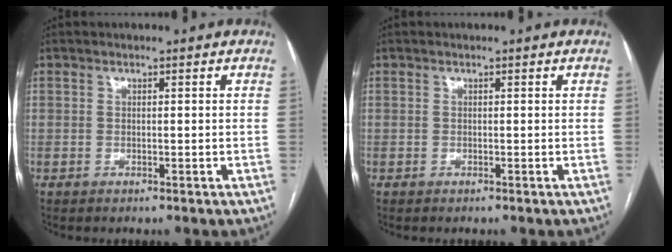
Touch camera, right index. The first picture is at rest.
{"total": 0.0}